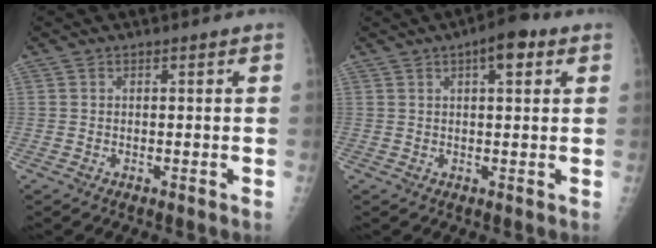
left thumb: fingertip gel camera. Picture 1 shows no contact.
{"total": 5.7, "force": [2.5, 2.1, 4.7], "torque": [-0.052, 0.003, 0.027]}